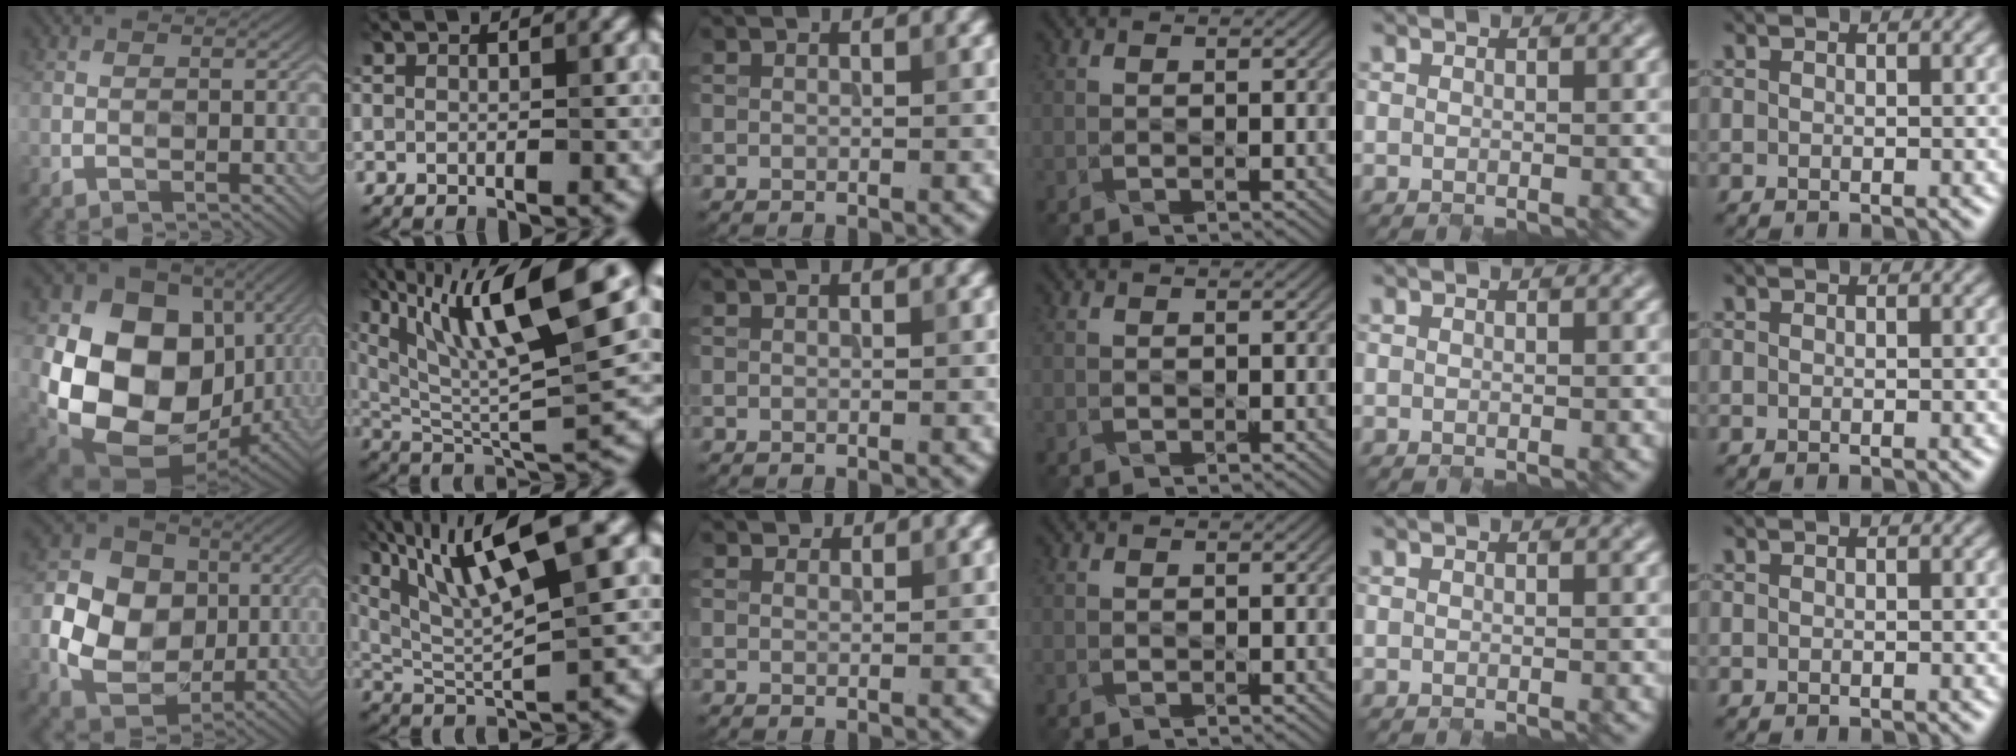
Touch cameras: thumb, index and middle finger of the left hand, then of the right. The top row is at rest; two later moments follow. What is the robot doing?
{"motion": "close", "object": "folder"}